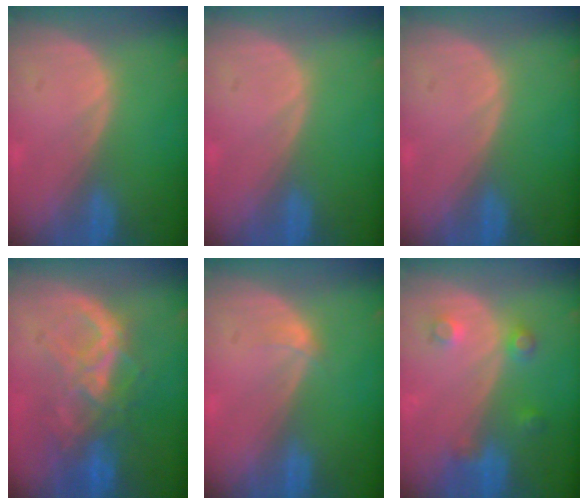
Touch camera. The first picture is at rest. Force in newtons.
{"total": 0.0}
{"total": 0.0}
{"total": 8.4, "press": 7.6, "slide": 3.7}
{"total": 1.0, "press": 1.0, "slide": 0.1}
{"total": 3.7, "press": 3.4, "slide": 1.4}